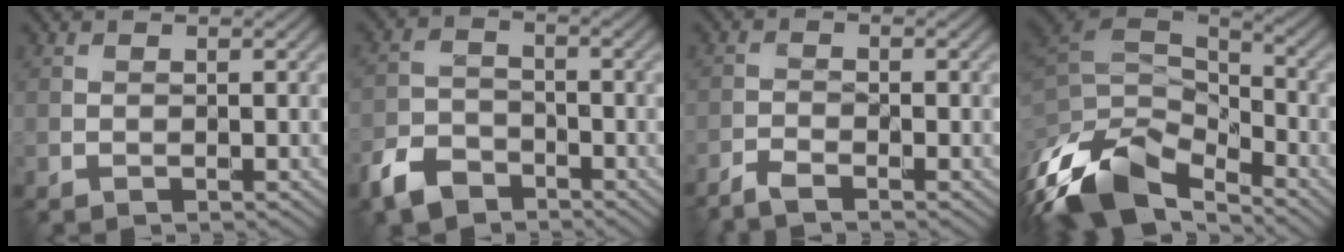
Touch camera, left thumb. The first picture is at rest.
{"total": 5.8, "force": [-4.2, 3.1, 2.3], "torque": [-0.055, -0.004, -0.096]}
{"total": 2.2, "force": [-2.0, 0.1, 1.0], "torque": [-0.026, -0.005, -0.048]}
{"total": 14.4, "force": [-8.6, 7.0, 9.1], "torque": [-0.231, -0.020, -0.153]}